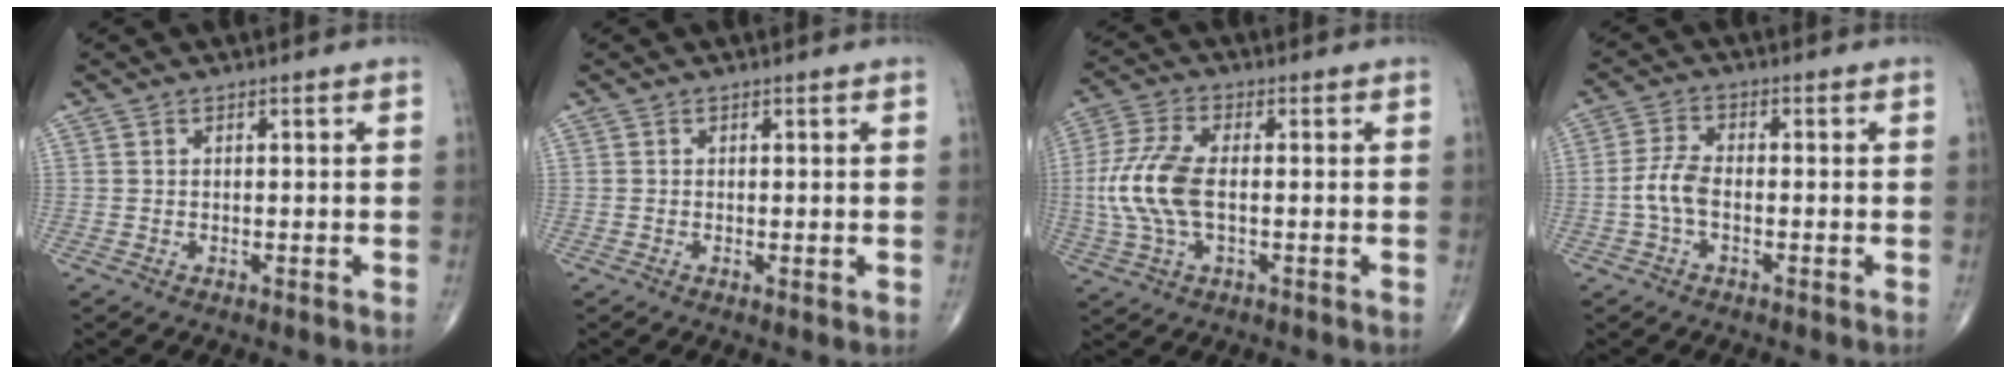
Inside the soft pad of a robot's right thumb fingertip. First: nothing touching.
{"total": 0.8, "force": [0.0, 0.2, 0.7], "torque": [-0.015, -0.004, -0.003]}
{"total": 11.4, "force": [-0.6, 5.5, 9.9], "torque": [-0.237, 0.012, -0.013]}
{"total": 4.8, "force": [-1.2, 2.4, 4.0], "torque": [-0.091, 0.017, -0.029]}